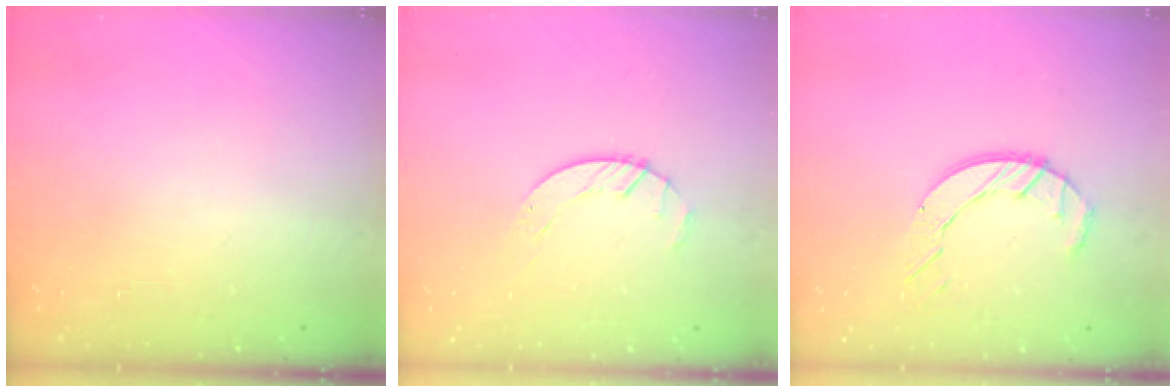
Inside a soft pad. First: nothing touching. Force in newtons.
{"total": 1.5, "press": 1.5, "slide": 0.2}
{"total": 8.6, "press": 8.5, "slide": 0.8}